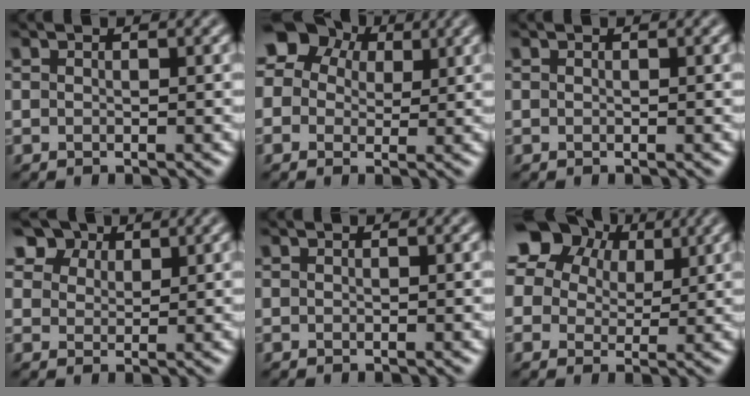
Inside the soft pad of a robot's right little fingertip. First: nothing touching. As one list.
[{"total": 8.2, "force": [3.4, 6.4, 3.8], "torque": [-0.070, 0.030, 0.036]}, {"total": 0.0}, {"total": 6.4, "force": [4.6, 3.7, 2.4], "torque": [-0.069, 0.001, 0.074]}, {"total": 0.0}, {"total": 12.9, "force": [6.7, 8.7, 6.8], "torque": [-0.123, 0.038, 0.108]}]